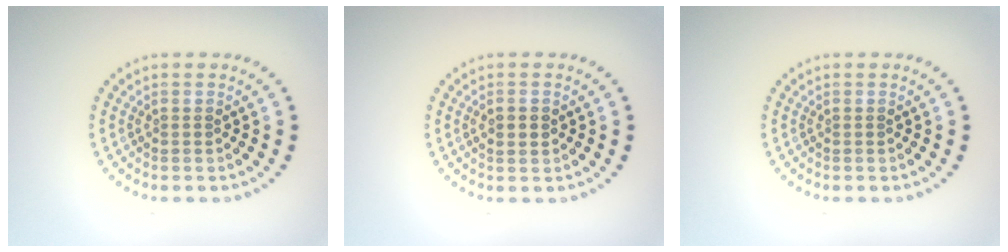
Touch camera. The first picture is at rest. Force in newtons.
{"total": 1.4, "press": 1.4, "slide": 0.1}
{"total": 0.0}